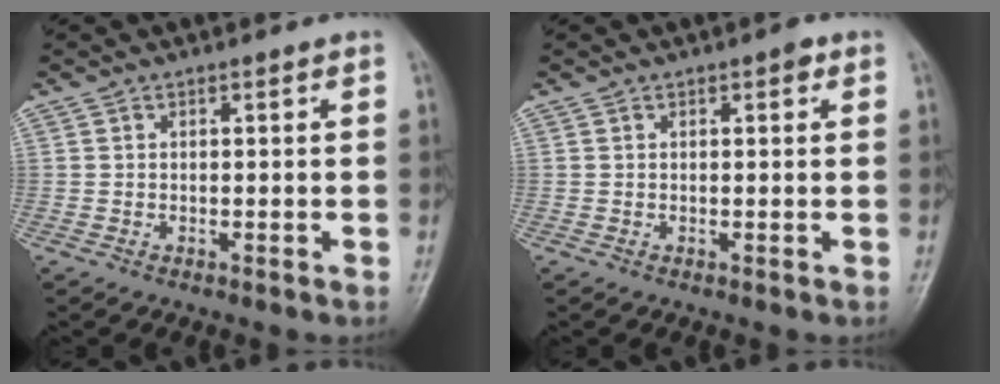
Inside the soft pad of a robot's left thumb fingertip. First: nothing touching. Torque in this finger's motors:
{"motor_torque": [0.46, 0.16, 0.45, -0.10, 0.00]}